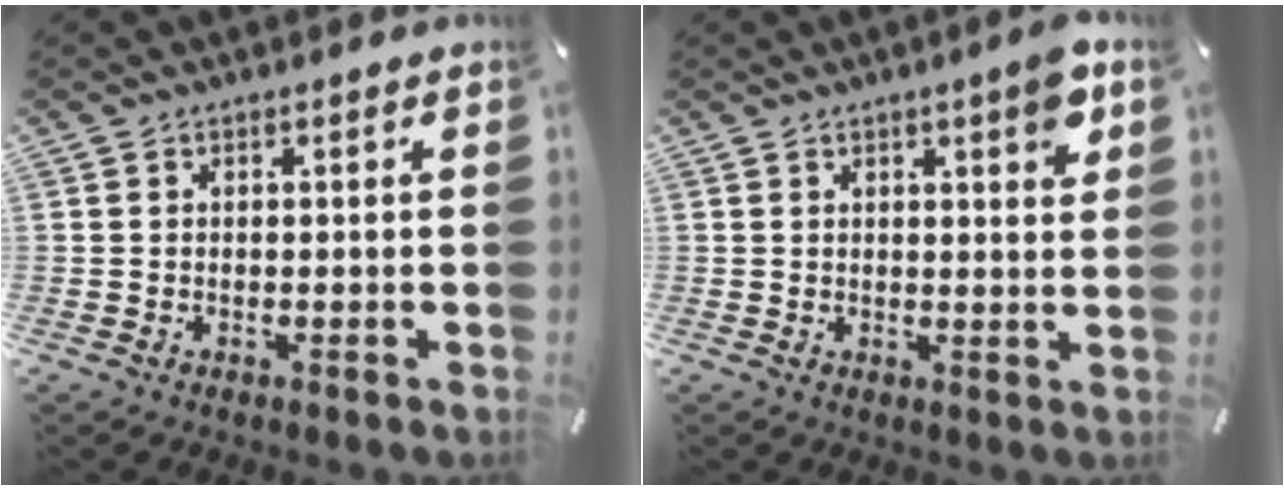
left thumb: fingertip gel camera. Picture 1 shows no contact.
{"total": 5.4, "force": [3.0, 1.4, 4.2], "torque": [-0.056, -0.014, 0.046]}